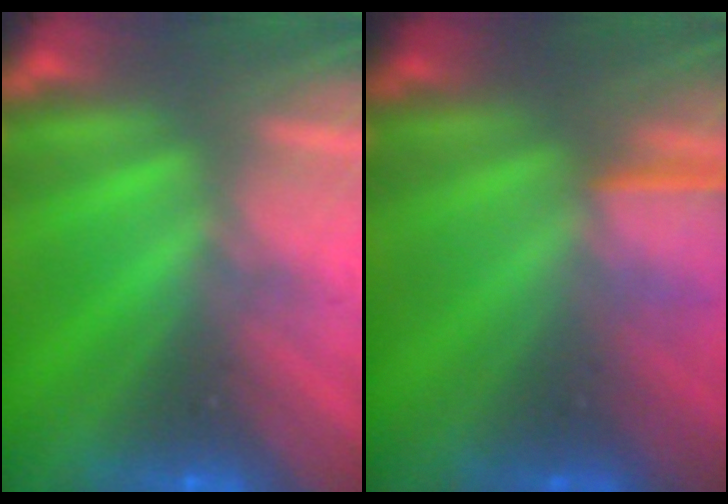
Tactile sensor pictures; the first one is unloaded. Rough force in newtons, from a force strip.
{"total": 1.3}